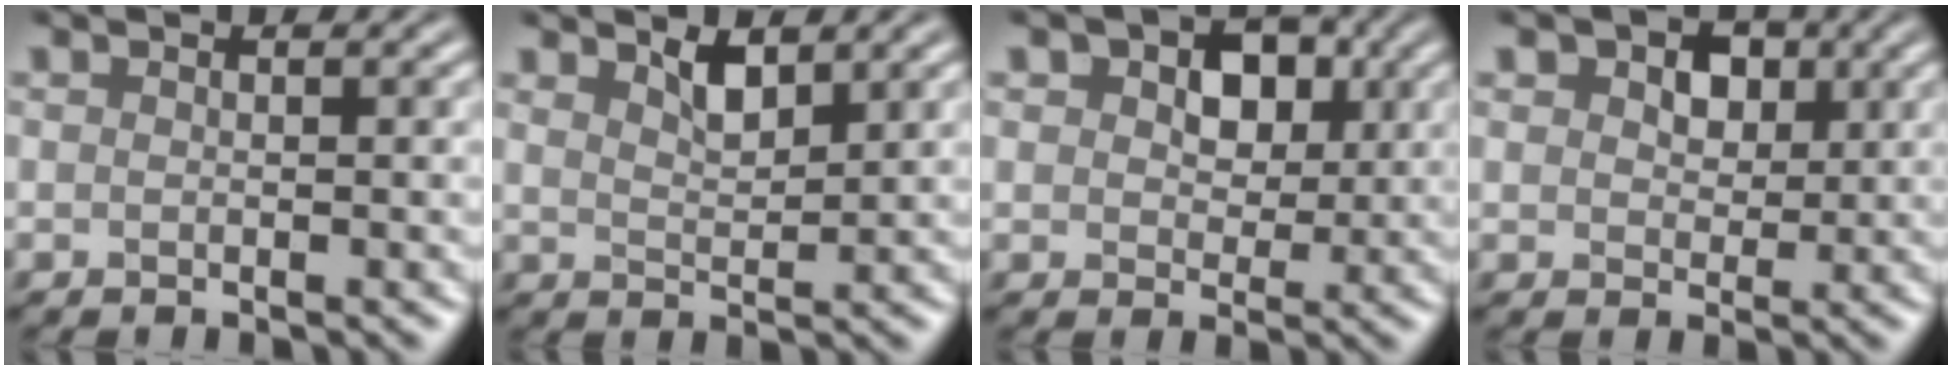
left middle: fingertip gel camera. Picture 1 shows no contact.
{"total": 1.6, "force": [1.5, -0.2, 0.2], "torque": [-0.021, 0.009, 0.045]}
{"total": 4.4, "force": [2.2, 3.0, 2.3], "torque": [-0.054, 0.023, 0.034]}
{"total": 3.3, "force": [2.2, 2.2, 1.2], "torque": [-0.042, 0.025, 0.033]}